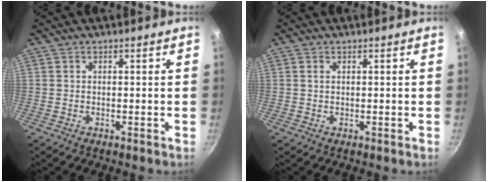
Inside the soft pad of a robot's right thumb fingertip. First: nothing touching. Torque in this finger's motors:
{"motor_torque": [-0.42, 0.12, -0.28, 0.34, -0.04]}